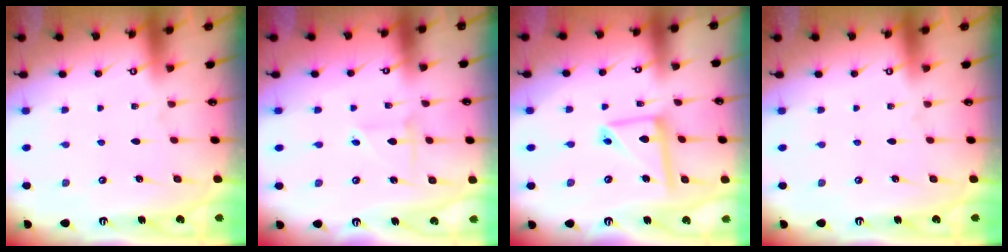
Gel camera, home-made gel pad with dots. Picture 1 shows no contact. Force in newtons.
{"total": 2.7, "press": 2.6, "slide": 0.3}
{"total": 11.1, "press": 11.0, "slide": 1.0}
{"total": 0.0}